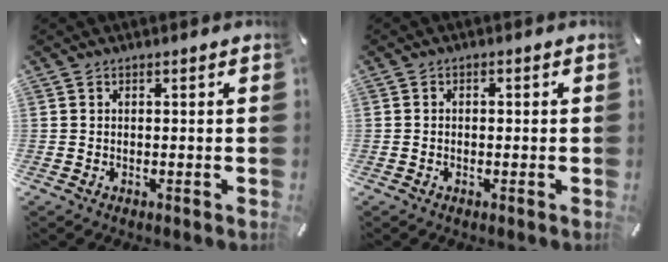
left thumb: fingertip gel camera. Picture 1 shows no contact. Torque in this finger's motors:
{"motor_torque": [-0.24, -0.46, 0.03, 0.15, -0.01]}